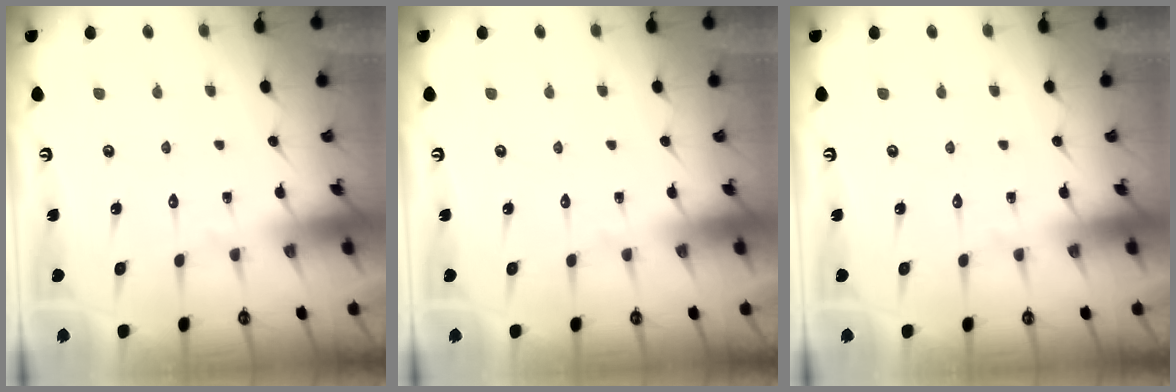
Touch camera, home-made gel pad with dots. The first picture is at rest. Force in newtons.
{"total": 0.0}
{"total": 0.0}